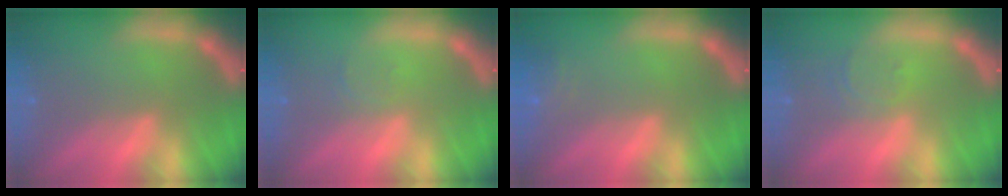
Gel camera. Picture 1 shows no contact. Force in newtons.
{"total": 1.0}
{"total": 1.9}
{"total": 1.9}